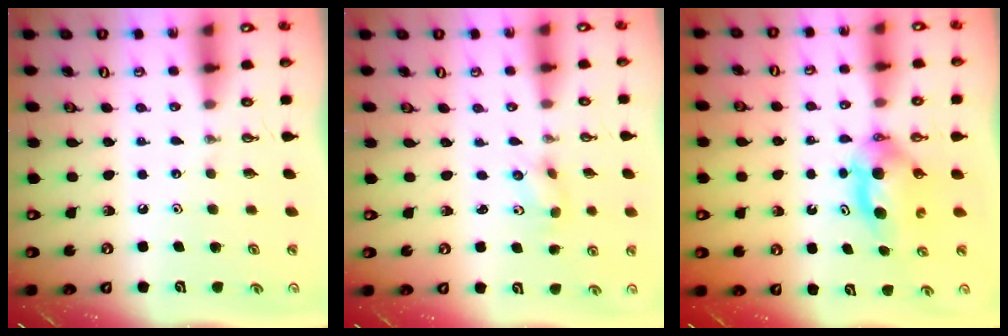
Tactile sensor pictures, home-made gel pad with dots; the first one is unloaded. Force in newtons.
{"total": 2.9, "press": 2.7, "slide": 1.2}
{"total": 7.0, "press": 6.1, "slide": 3.4}